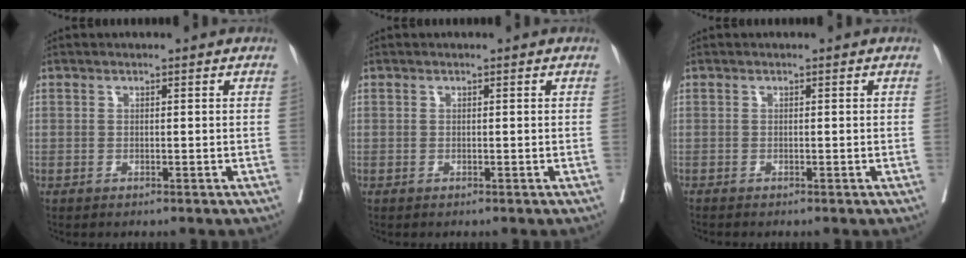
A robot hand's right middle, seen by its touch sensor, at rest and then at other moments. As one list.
[{"total": 0.0}, {"total": 0.8, "force": [-0.7, -0.2, 0.2], "torque": [-0.002, 0.000, -0.016]}]